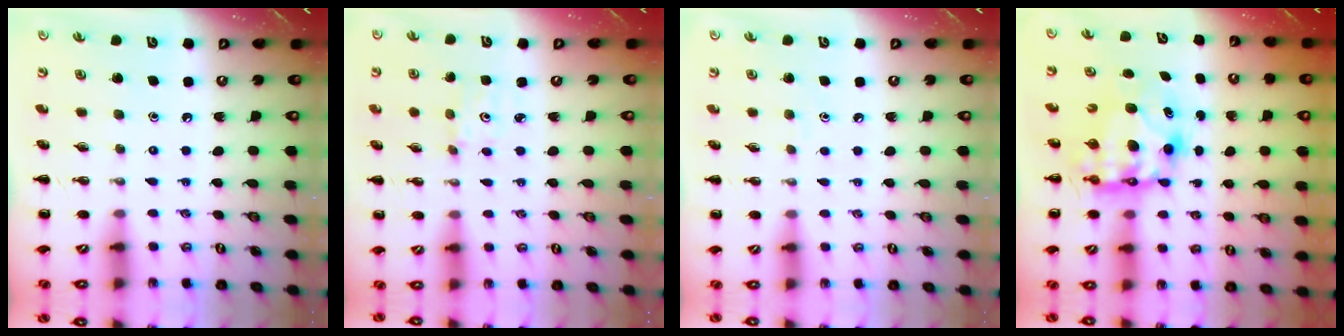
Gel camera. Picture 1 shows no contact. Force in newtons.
{"total": 1.5, "press": 1.4, "slide": 0.5}
{"total": 3.1, "press": 2.9, "slide": 1.1}
{"total": 7.5, "press": 7.2, "slide": 2.1}